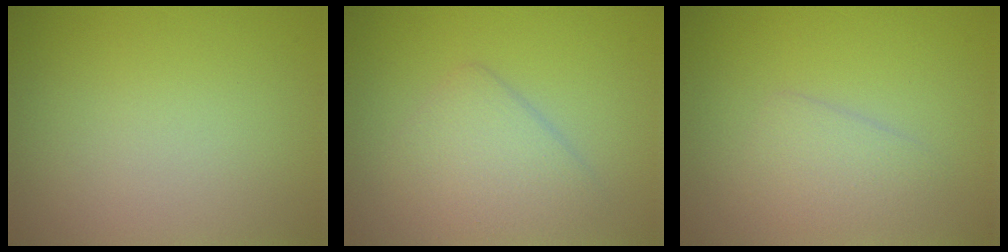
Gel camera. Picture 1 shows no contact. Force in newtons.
{"total": 3.2, "press": 3.2, "slide": 0.2}
{"total": 2.1, "press": 2.1, "slide": 0.0}